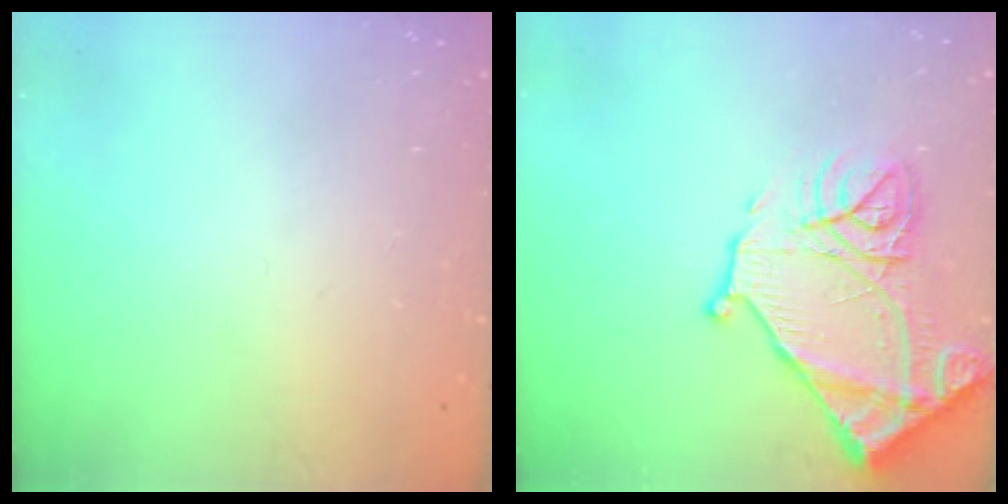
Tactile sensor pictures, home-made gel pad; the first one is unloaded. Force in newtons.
{"total": 17.7, "press": 17.7, "slide": 1.5}